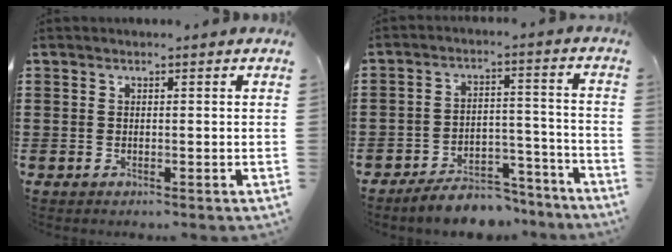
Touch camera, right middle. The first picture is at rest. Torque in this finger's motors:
{"motor_torque": [2.02, -0.12, 0.33, 0.17]}